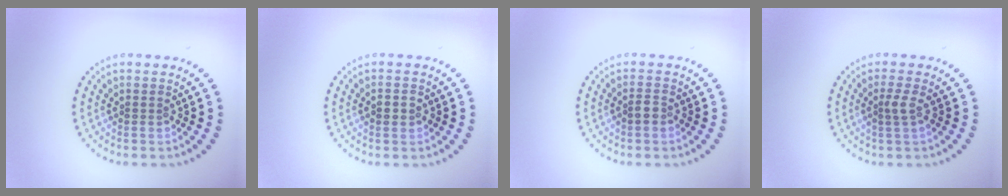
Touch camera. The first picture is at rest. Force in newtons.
{"total": 1.9, "press": 1.9, "slide": 0.1}
{"total": 1.2, "press": 1.0, "slide": 0.5}
{"total": 1.4, "press": 1.1, "slide": 0.8}